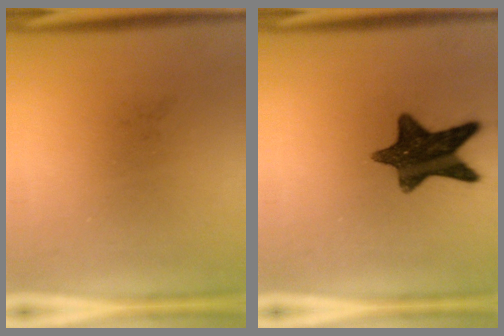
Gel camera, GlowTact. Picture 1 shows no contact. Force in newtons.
{"total": 12.8}